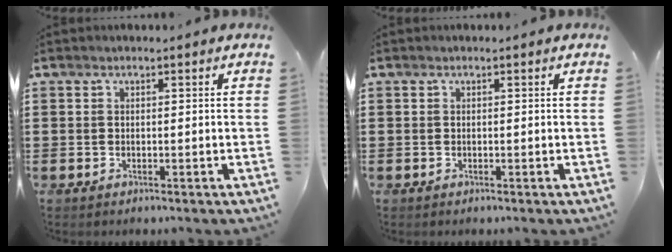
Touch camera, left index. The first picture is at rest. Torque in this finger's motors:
{"motor_torque": [0.00, 0.00, 0.00, 0.00]}